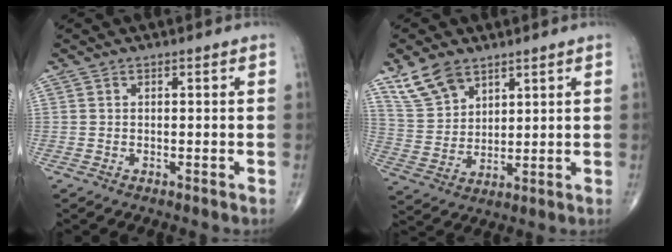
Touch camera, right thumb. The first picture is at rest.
{"total": 8.9, "force": [6.1, 5.1, 3.9], "torque": [-0.065, -0.020, 0.129]}